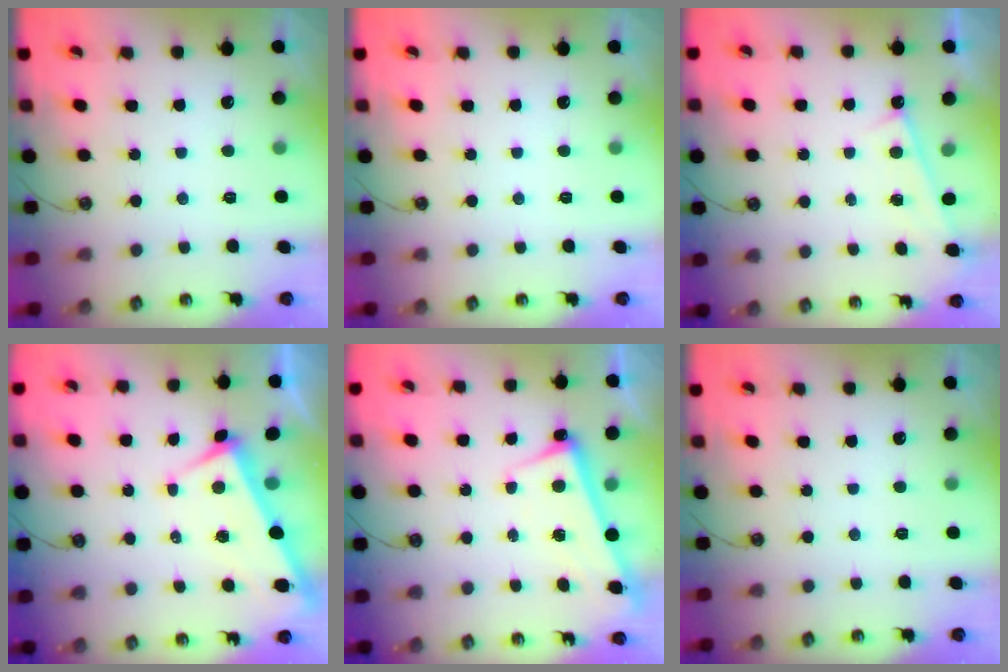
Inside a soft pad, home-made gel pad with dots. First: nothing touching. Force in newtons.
{"total": 0.0}
{"total": 0.8, "press": 0.7, "slide": 0.4}
{"total": 3.8, "press": 3.8, "slide": 0.2}
{"total": 2.4, "press": 2.3, "slide": 0.7}
{"total": 0.0}